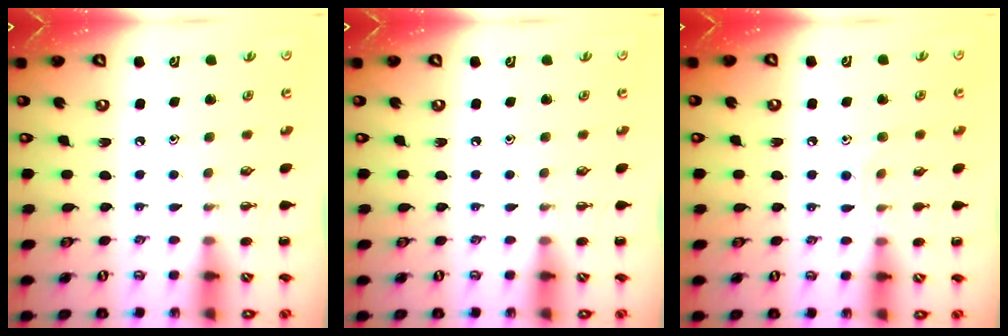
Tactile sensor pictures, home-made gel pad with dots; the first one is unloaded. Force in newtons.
{"total": 0.0}
{"total": 7.8, "press": 7.4, "slide": 2.4}